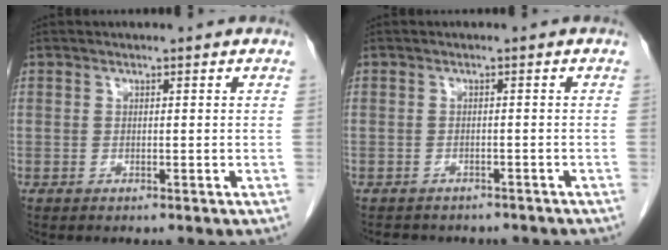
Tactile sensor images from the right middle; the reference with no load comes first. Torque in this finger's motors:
{"motor_torque": [0.12, -0.07, 0.01, 0.00]}